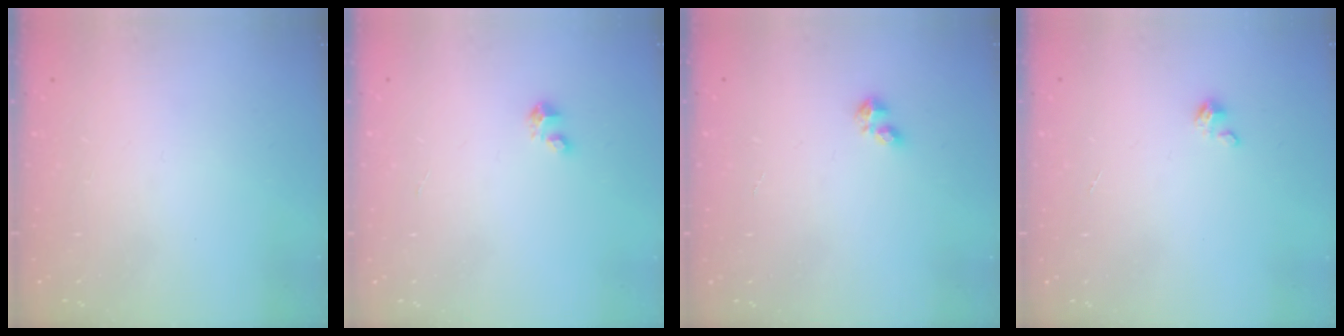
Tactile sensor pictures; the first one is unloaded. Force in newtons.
{"total": 2.1, "press": 2.1, "slide": 0.1}
{"total": 2.4, "press": 2.4, "slide": 0.5}
{"total": 1.4, "press": 1.4, "slide": 0.3}